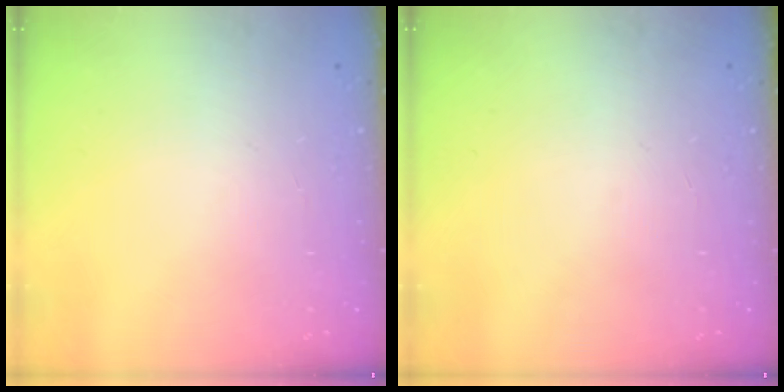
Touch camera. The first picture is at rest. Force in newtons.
{"total": 0.0}